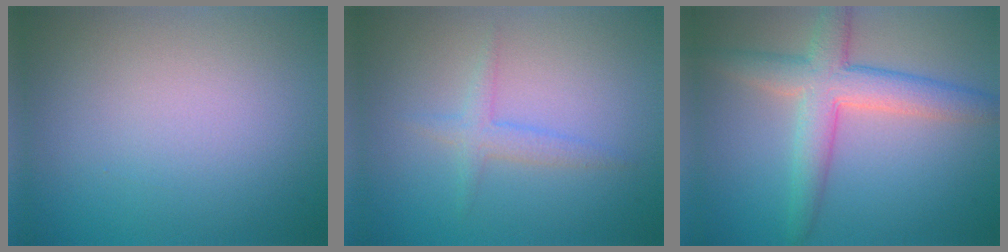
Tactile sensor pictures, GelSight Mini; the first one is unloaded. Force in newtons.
{"total": 1.6, "press": 1.6, "slide": 0.1}
{"total": 5.3, "press": 5.3, "slide": 0.1}